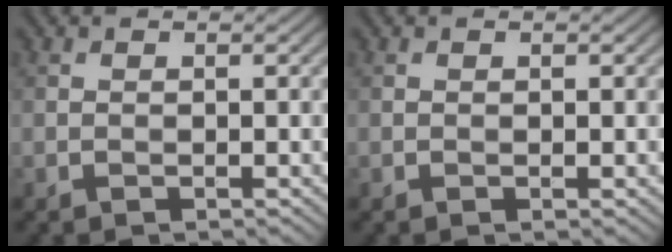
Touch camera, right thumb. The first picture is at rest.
{"total": 0.0}